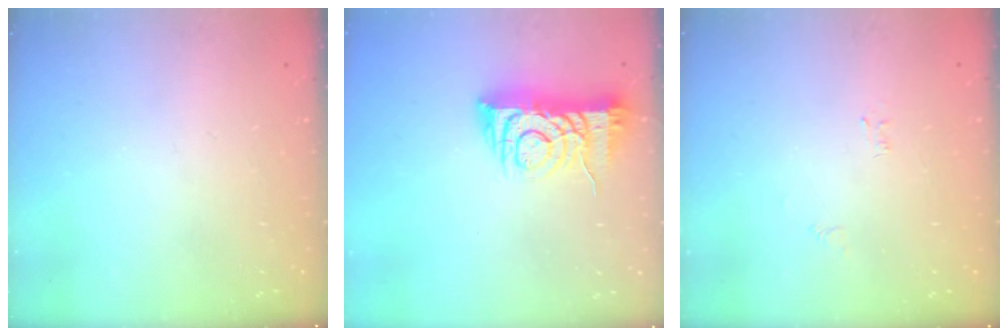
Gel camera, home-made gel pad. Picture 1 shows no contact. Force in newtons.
{"total": 9.1, "press": 9.0, "slide": 1.2}
{"total": 2.5, "press": 2.5, "slide": 0.3}